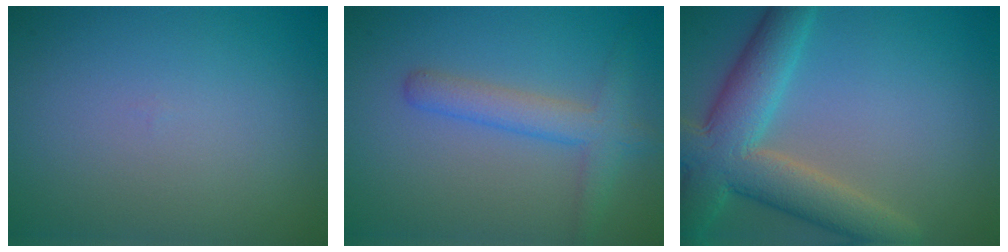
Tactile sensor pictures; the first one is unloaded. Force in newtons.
{"total": 3.5, "press": 3.5, "slide": 0.2}
{"total": 8.0, "press": 8.0, "slide": 0.3}